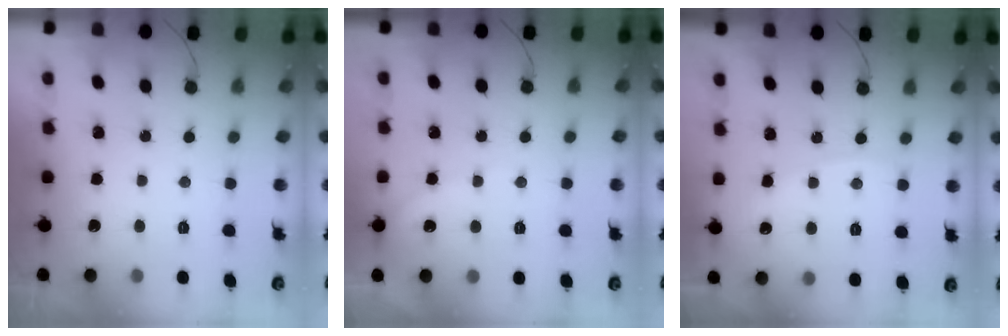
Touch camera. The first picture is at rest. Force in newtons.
{"total": 3.1, "press": 3.0, "slide": 0.5}
{"total": 4.2, "press": 4.1, "slide": 0.6}